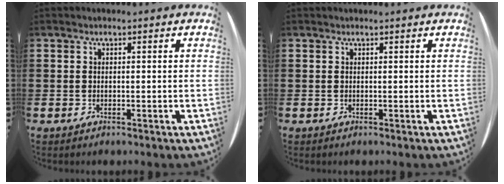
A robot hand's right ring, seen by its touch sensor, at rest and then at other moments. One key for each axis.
{"total": 0.0}